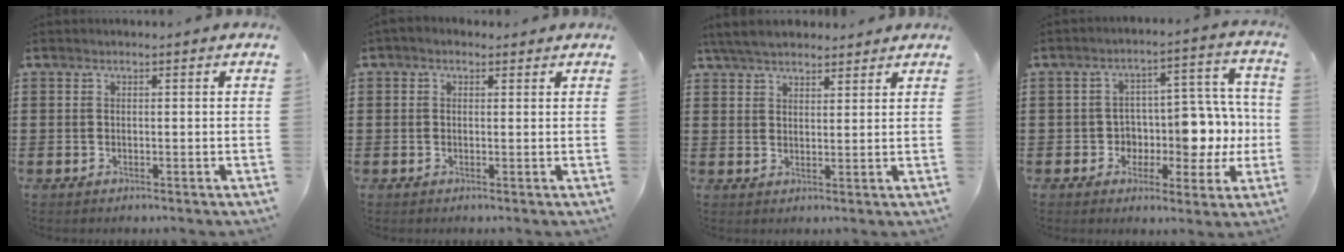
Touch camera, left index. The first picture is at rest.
{"total": 1.2, "force": [0.5, 0.8, 0.7], "torque": [-0.014, 0.007, 0.010]}
{"total": 5.1, "force": [4.6, 1.3, 1.8], "torque": [-0.048, -0.003, 0.087]}
{"total": 7.6, "force": [-0.2, 6.2, 4.4], "torque": [-0.074, -0.007, -0.002]}